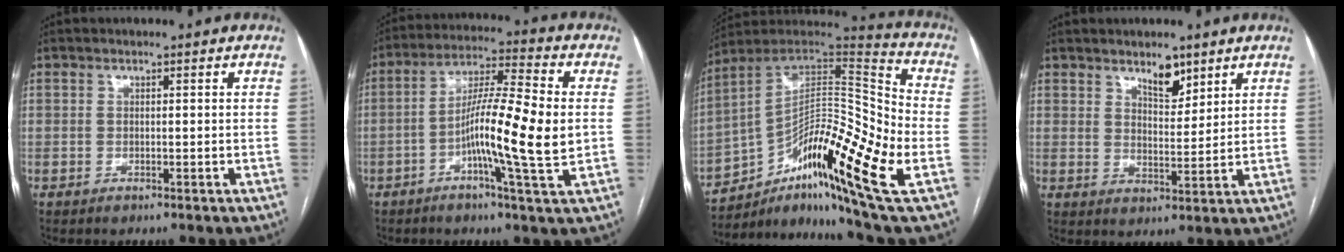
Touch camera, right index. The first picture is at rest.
{"total": 13.5, "force": [-1.8, 0.1, 13.4], "torque": [-0.237, 0.004, -0.039]}
{"total": 26.5, "force": [-9.2, 3.8, 24.5], "torque": [-0.387, 0.001, -0.145]}
{"total": 4.7, "force": [3.6, 1.7, 2.6], "torque": [-0.043, -0.008, 0.063]}